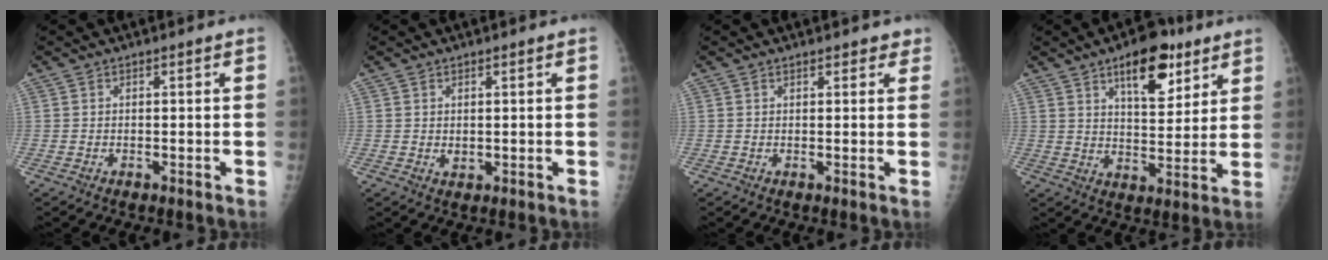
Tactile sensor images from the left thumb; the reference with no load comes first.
{"total": 1.2, "force": [0.4, 0.9, 0.7], "torque": [-0.008, -0.005, 0.010]}
{"total": 2.1, "force": [1.6, 1.1, 0.6], "torque": [0.016, -0.004, 0.014]}
{"total": 12.7, "force": [7.3, 5.8, 8.7], "torque": [-0.096, -0.036, 0.111]}